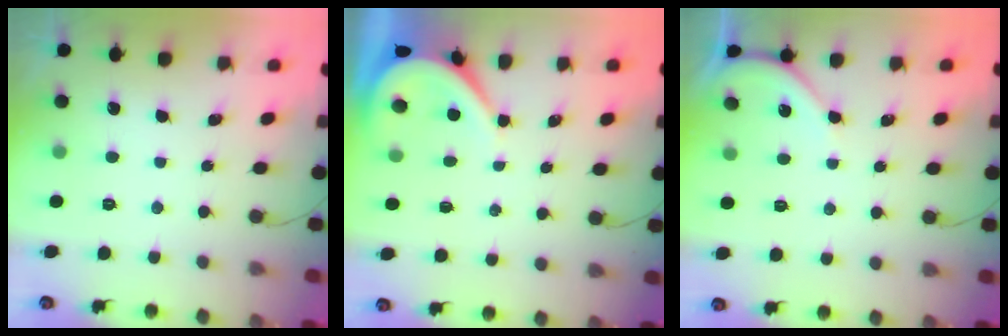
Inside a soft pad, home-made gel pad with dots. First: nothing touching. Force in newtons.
{"total": 3.7, "press": 3.6, "slide": 0.5}
{"total": 5.1, "press": 5.0, "slide": 0.8}